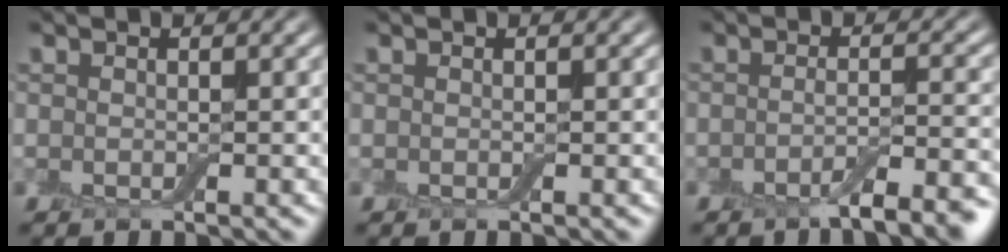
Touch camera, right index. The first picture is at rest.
{"total": 0.0}
{"total": 4.0, "force": [-2.3, 1.0, 3.1], "torque": [-0.042, 0.001, -0.042]}